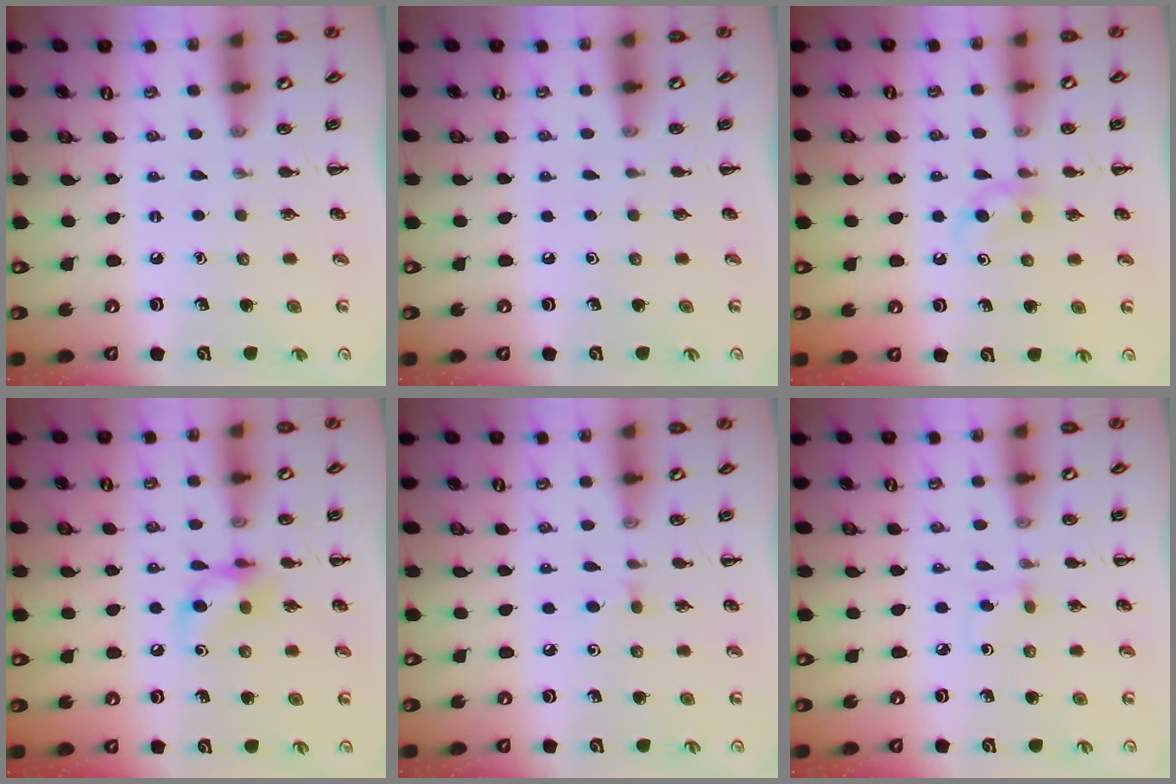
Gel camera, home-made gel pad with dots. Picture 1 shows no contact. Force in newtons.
{"total": 0.0}
{"total": 4.1, "press": 3.9, "slide": 1.4}
{"total": 9.2, "press": 9.1, "slide": 1.2}
{"total": 3.2, "press": 3.1, "slide": 1.1}
{"total": 2.6, "press": 2.4, "slide": 1.2}